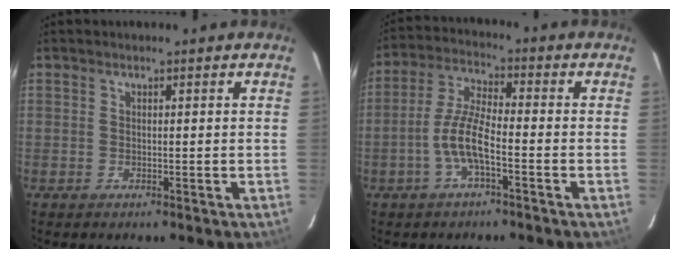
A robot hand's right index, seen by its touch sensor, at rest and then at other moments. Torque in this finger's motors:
{"motor_torque": [1.30, -0.68, 0.71, 0.19]}